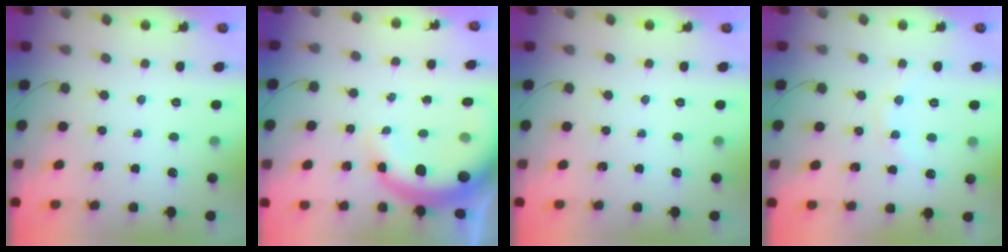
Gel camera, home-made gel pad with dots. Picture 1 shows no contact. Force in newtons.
{"total": 11.2, "press": 10.9, "slide": 2.4}
{"total": 0.0}
{"total": 7.4, "press": 7.2, "slide": 1.6}